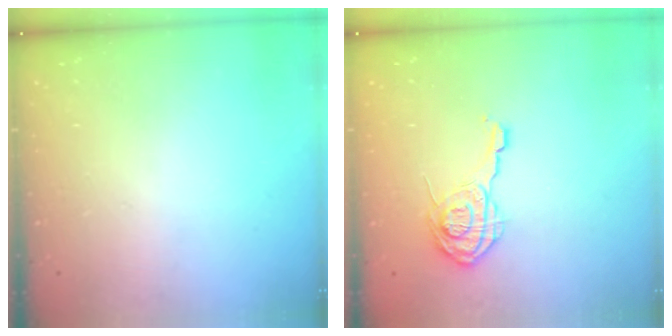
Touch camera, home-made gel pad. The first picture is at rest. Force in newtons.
{"total": 12.7, "press": 12.7, "slide": 1.0}